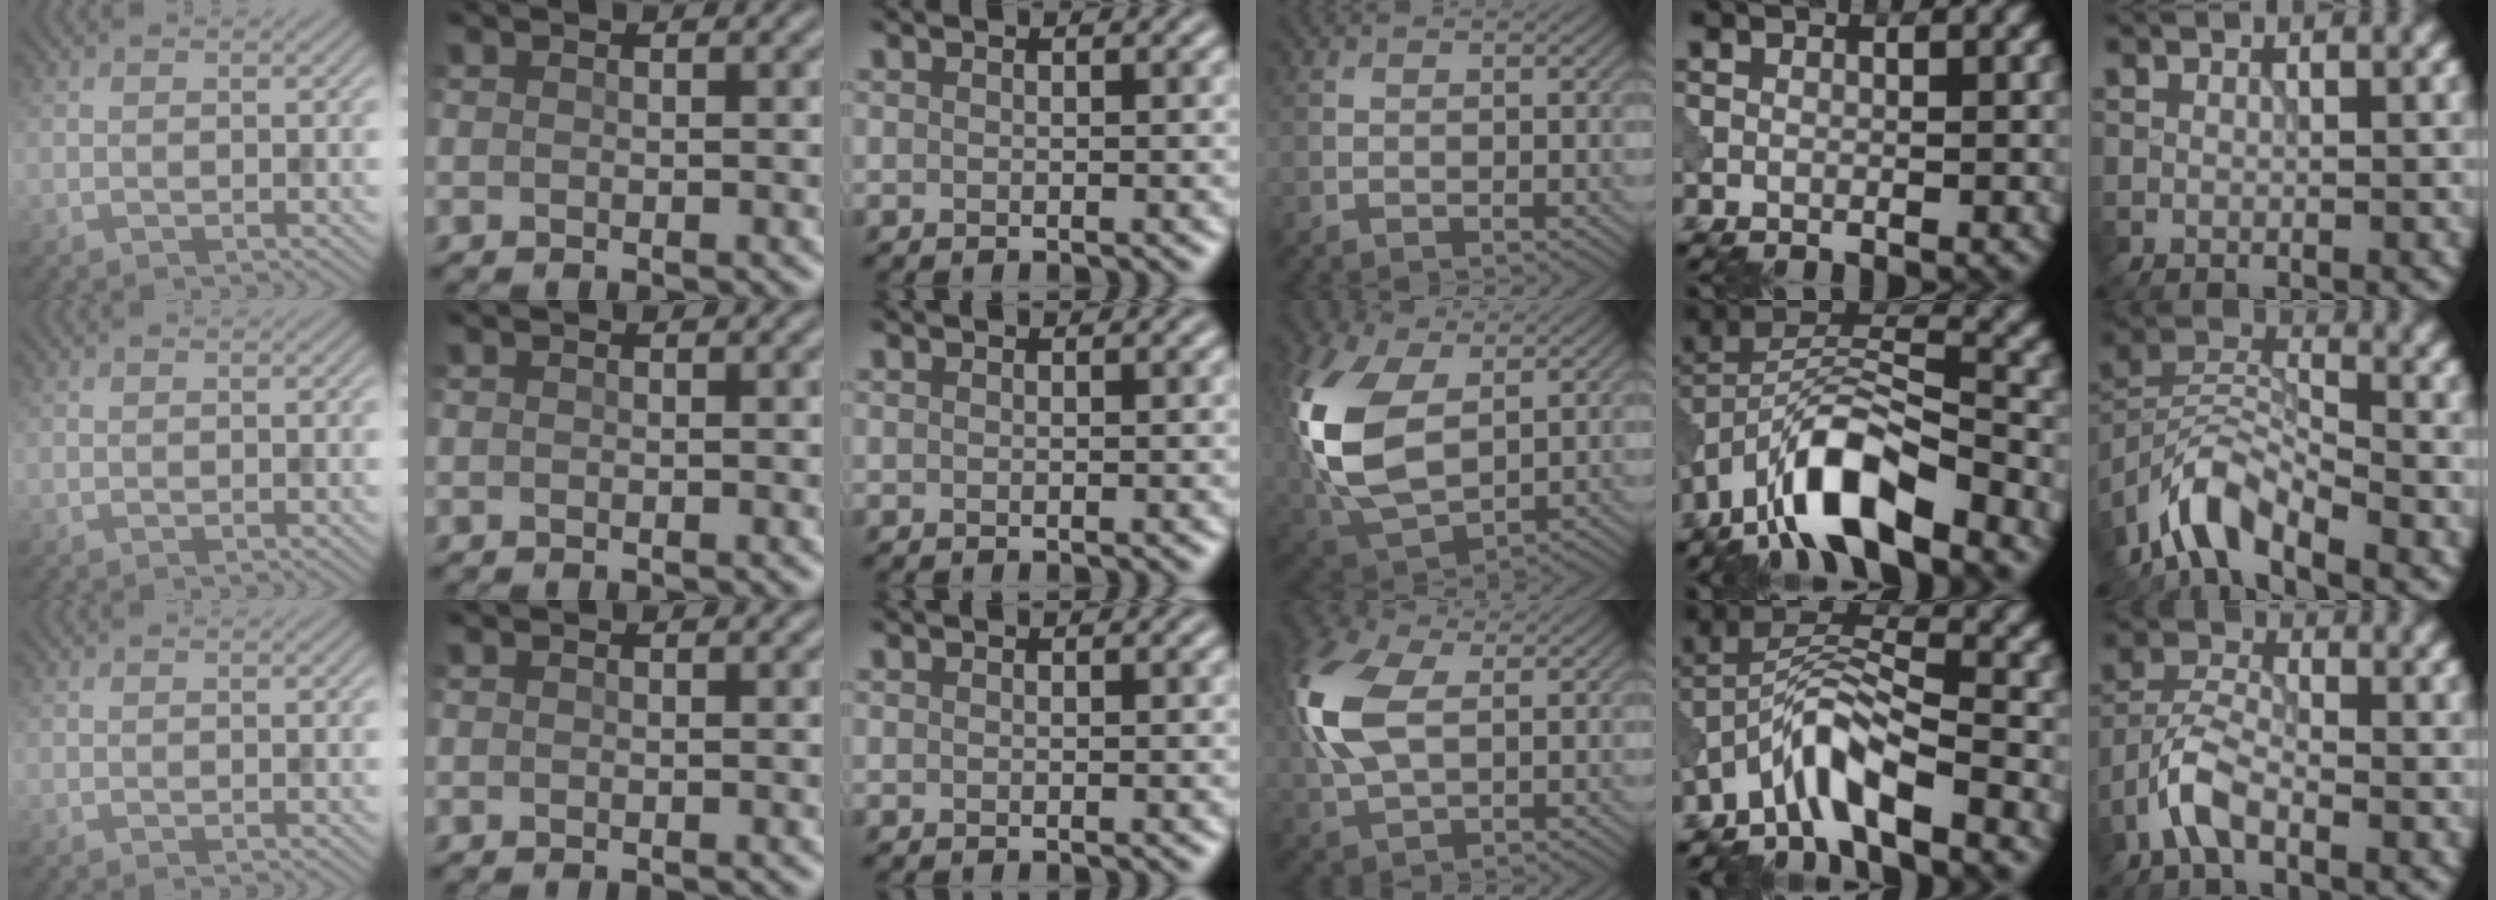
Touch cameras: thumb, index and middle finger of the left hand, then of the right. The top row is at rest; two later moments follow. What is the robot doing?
{"motion": "wipe", "object": "makeup brush"}